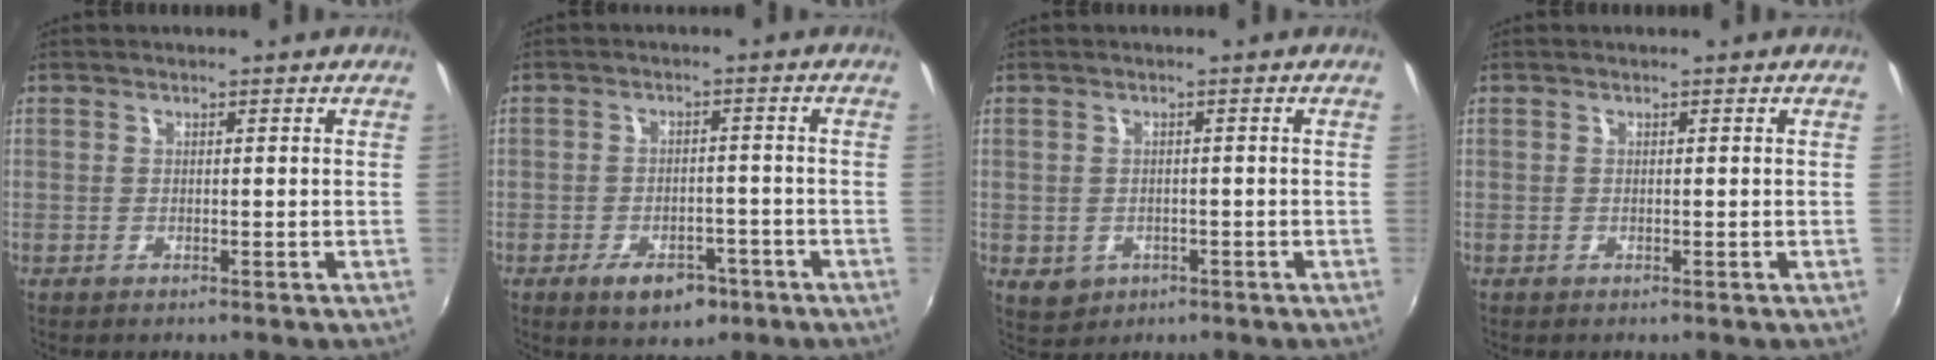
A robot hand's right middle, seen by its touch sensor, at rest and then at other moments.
{"total": 7.1, "force": [-4.2, 4.1, 4.0], "torque": [-0.085, 0.001, -0.053]}
{"total": 3.8, "force": [-1.1, 3.2, 1.7], "torque": [-0.036, -0.003, -0.008]}
{"total": 0.0}